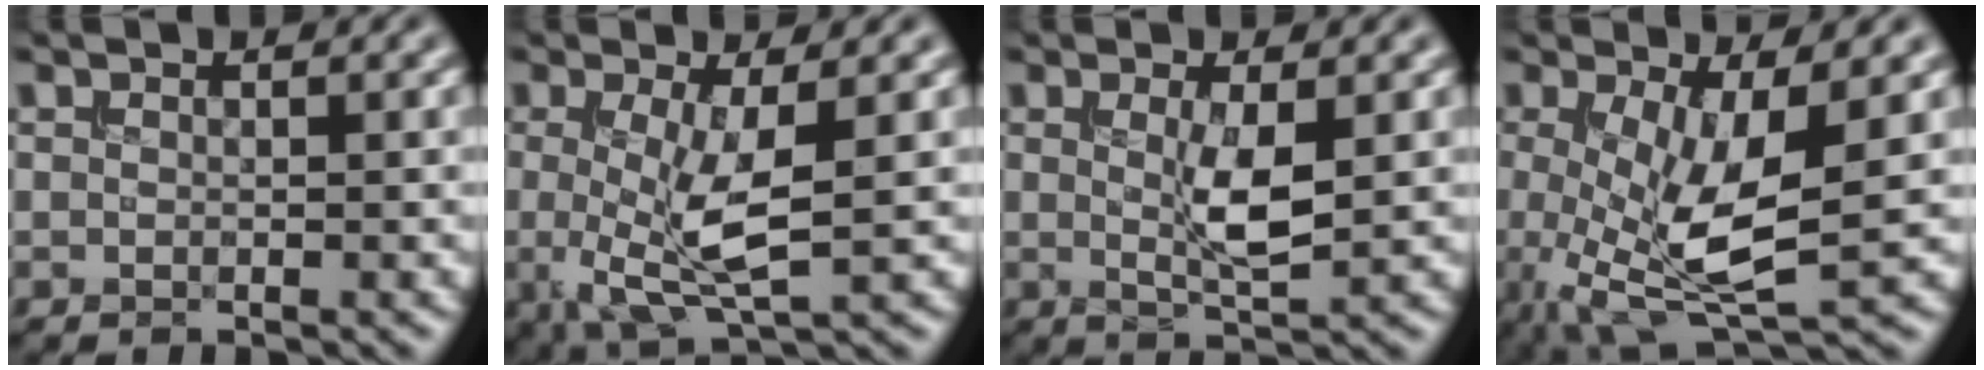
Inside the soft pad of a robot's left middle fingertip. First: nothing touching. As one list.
[{"total": 6.0, "force": [-0.3, 1.9, 5.7], "torque": [-0.119, -0.013, -0.005]}, {"total": 3.2, "force": [0.2, 0.7, 3.2], "torque": [-0.063, -0.009, 0.006]}, {"total": 7.9, "force": [-0.8, 2.6, 7.5], "torque": [-0.153, -0.014, -0.014]}]